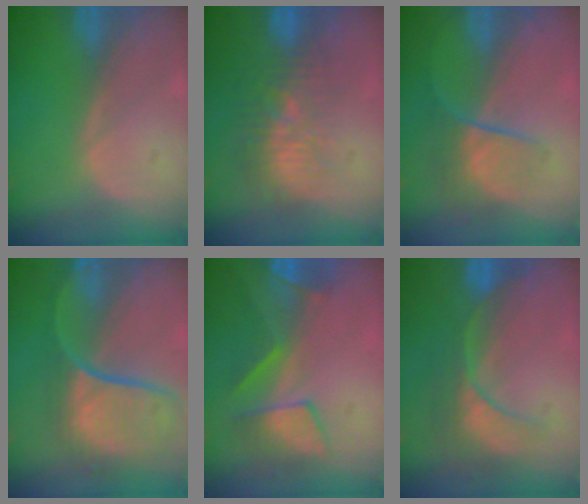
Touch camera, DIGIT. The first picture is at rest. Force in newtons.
{"total": 9.4, "press": 8.8, "slide": 3.4}
{"total": 6.4, "press": 6.0, "slide": 2.2}
{"total": 12.1, "press": 9.9, "slide": 6.9}
{"total": 7.5, "press": 7.4, "slide": 1.5}
{"total": 8.7, "press": 7.7, "slide": 4.0}